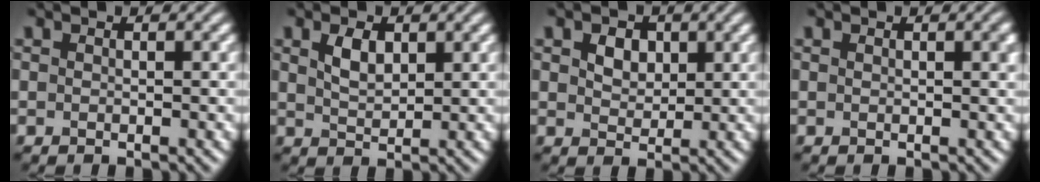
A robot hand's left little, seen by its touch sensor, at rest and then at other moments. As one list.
[{"total": 2.5, "force": [1.2, 1.4, 1.8], "torque": [-0.041, 0.000, 0.026]}, {"total": 2.6, "force": [1.1, 1.8, 1.5], "torque": [-0.033, 0.001, 0.014]}, {"total": 1.0, "force": [0.5, 0.3, 0.8], "torque": [-0.011, 0.000, 0.009]}]